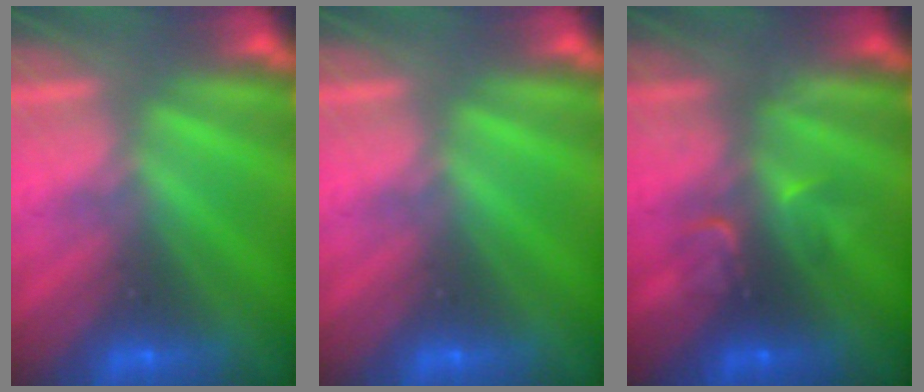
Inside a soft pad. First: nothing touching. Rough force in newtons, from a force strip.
{"total": 0.0}
{"total": 3.4}